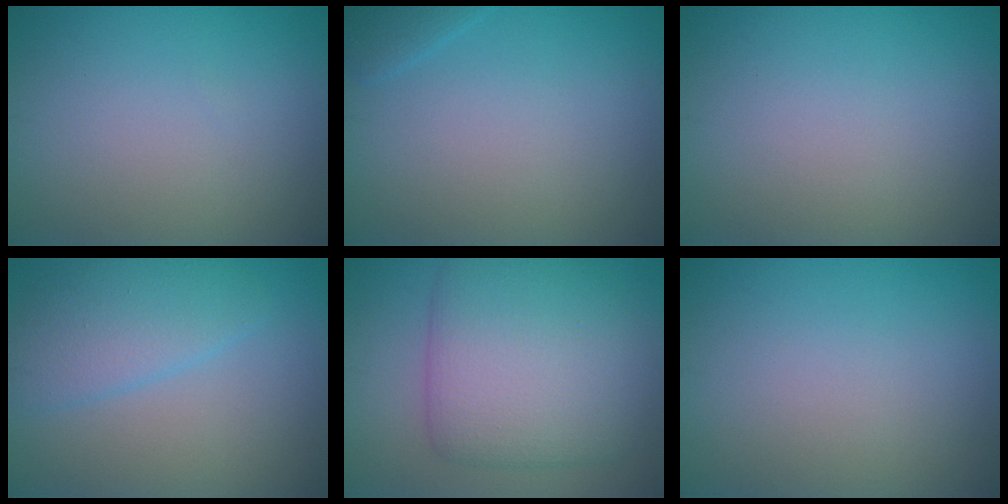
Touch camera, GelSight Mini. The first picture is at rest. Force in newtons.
{"total": 1.1, "press": 1.1, "slide": 0.1}
{"total": 0.0}
{"total": 3.3, "press": 3.3, "slide": 0.2}
{"total": 8.2, "press": 8.2, "slide": 0.2}
{"total": 0.0}